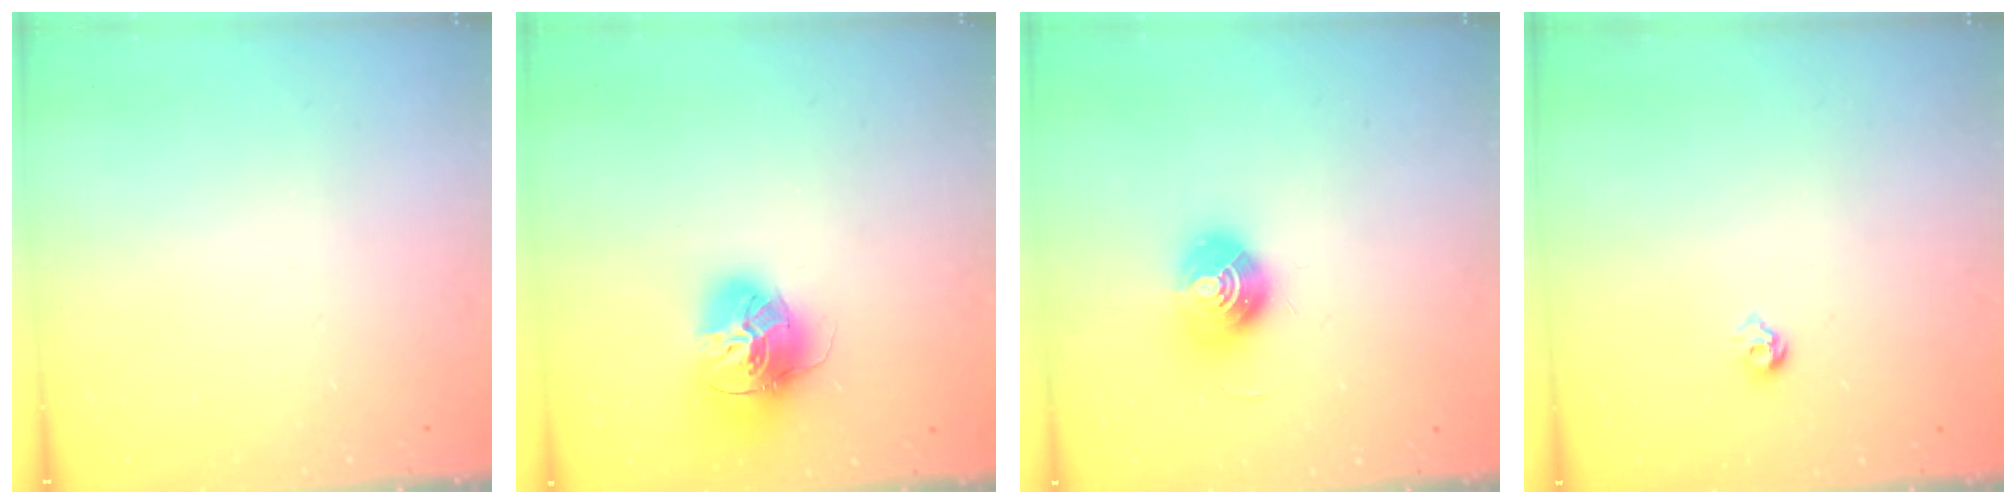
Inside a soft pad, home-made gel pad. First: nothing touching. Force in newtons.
{"total": 17.1, "press": 17.0, "slide": 1.9}
{"total": 10.3, "press": 10.3, "slide": 0.5}
{"total": 5.0, "press": 4.9, "slide": 0.8}